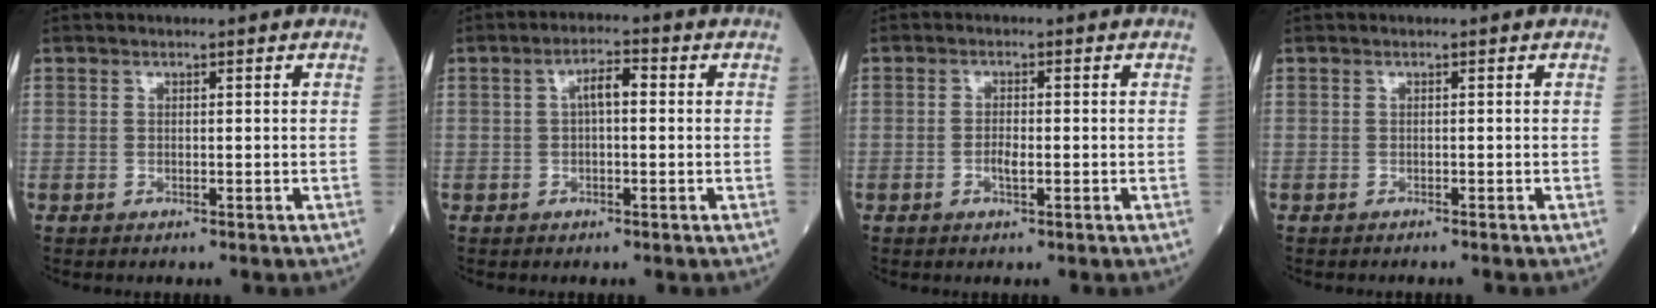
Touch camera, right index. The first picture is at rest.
{"total": 3.3, "force": [0.3, 1.0, 3.2], "torque": [-0.056, 0.011, 0.002]}
{"total": 1.9, "force": [-0.6, 0.4, 1.7], "torque": [-0.037, 0.000, -0.011]}
{"total": 1.4, "force": [-1.2, -0.1, 0.6], "torque": [-0.010, 0.001, -0.015]}